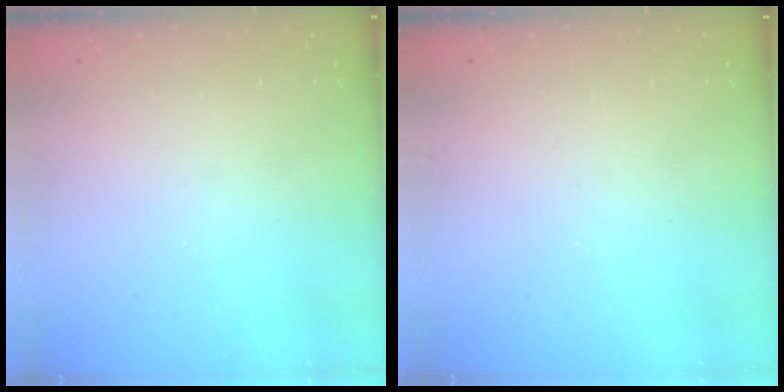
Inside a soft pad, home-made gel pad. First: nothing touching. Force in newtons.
{"total": 0.0}